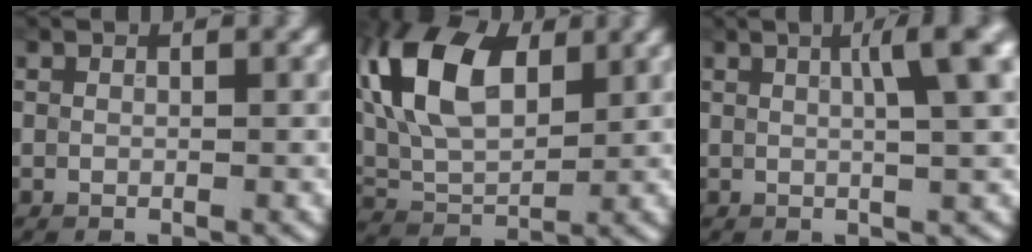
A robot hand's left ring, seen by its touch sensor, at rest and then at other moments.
{"total": 11.4, "force": [3.6, 6.3, 8.8], "torque": [-0.194, 0.026, 0.058]}
{"total": 5.5, "force": [1.5, 1.1, 5.1], "torque": [-0.061, 0.012, 0.019]}